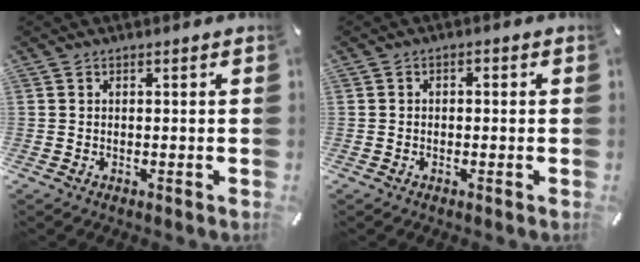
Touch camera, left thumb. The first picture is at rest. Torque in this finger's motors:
{"motor_torque": [-0.14, -0.12, 0.04, 0.24, 0.00]}